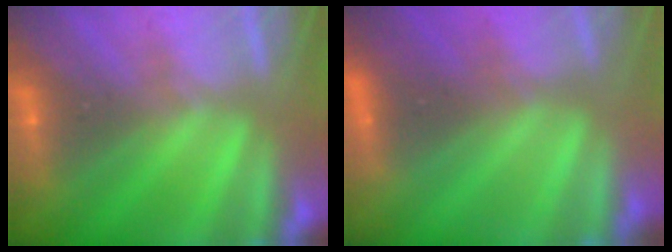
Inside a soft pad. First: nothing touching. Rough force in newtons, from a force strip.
{"total": 4.8}